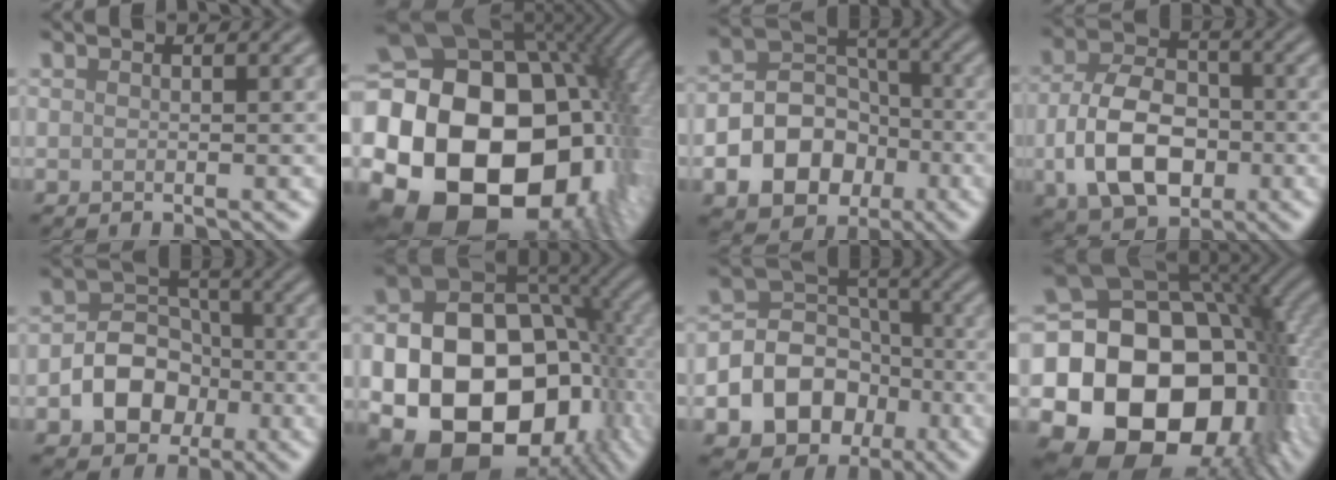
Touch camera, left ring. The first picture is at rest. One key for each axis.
{"total": 23.7, "fx": -3.5, "fy": 17.6, "fz": 15.4, "tx": -0.261, "ty": -0.032, "tz": -0.085}
{"total": 9.4, "fx": -3.5, "fy": 7.5, "fz": 4.4, "tx": -0.061, "ty": -0.006, "tz": -0.080}
{"total": 8.3, "fx": -2.1, "fy": 5.5, "fz": 5.9, "tx": -0.115, "ty": 0.002, "tz": -0.046}
{"total": 6.2, "fx": -2.0, "fy": 4.9, "fz": 3.4, "tx": -0.037, "ty": 0.002, "tz": -0.045}
{"total": 21.0, "fx": -4.9, "fy": 16.2, "fz": 12.5, "tx": -0.199, "ty": -0.041, "tz": -0.078}
{"total": 11.1, "fx": -4.1, "fy": 9.3, "fz": 4.5, "tx": -0.082, "ty": -0.009, "tz": -0.088}
{"total": 21.3, "fx": -5.1, "fy": 15.8, "fz": 13.4, "tx": -0.202, "ty": -0.030, "tz": -0.092}